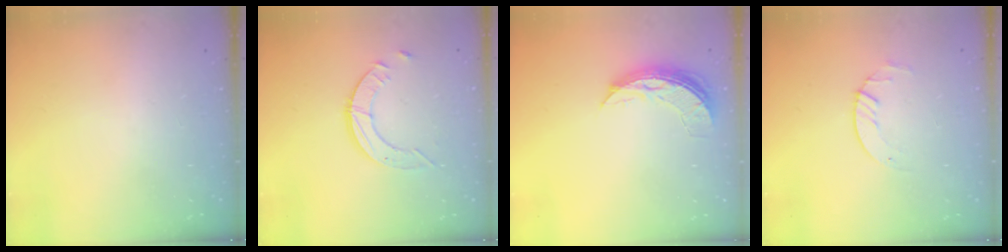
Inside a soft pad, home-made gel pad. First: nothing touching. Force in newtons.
{"total": 3.6, "press": 3.5, "slide": 0.3}
{"total": 7.4, "press": 7.4, "slide": 0.6}
{"total": 1.4, "press": 1.4, "slide": 0.2}